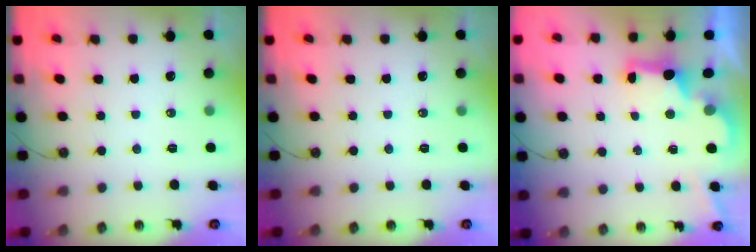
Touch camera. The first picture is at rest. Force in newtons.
{"total": 0.0}
{"total": 2.7, "press": 2.5, "slide": 0.9}